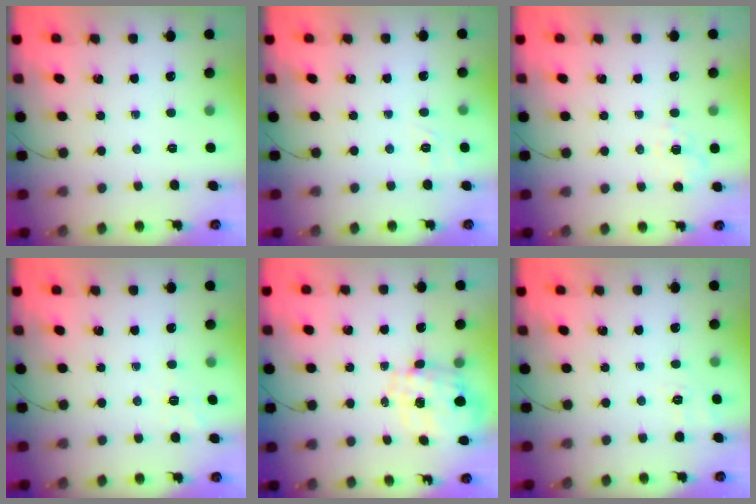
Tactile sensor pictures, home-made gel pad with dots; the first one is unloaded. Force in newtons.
{"total": 1.5, "press": 0.1, "slide": 1.5}
{"total": 8.1, "press": 7.8, "slide": 2.1}
{"total": 1.9, "press": 1.0, "slide": 1.6}
{"total": 1.5, "press": 1.4, "slide": 0.4}
{"total": 2.6, "press": 1.6, "slide": 2.1}